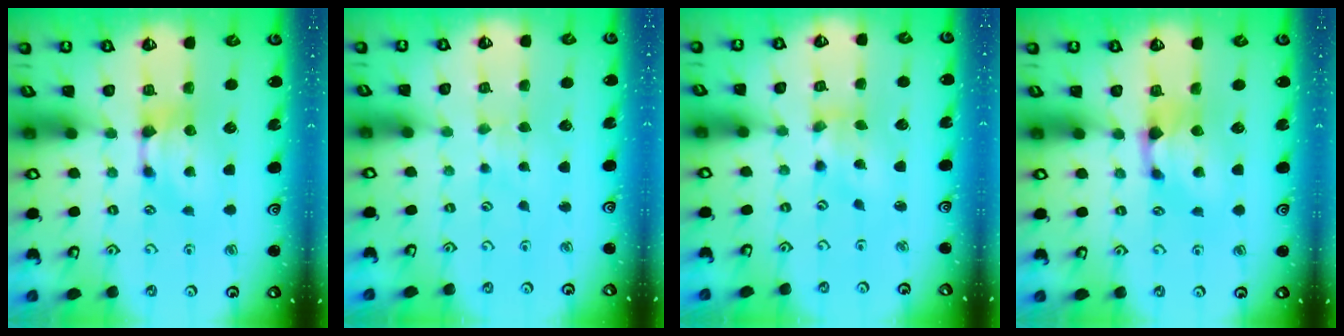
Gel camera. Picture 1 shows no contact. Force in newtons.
{"total": 2.6, "press": 2.6, "slide": 0.2}
{"total": 1.5, "press": 1.0, "slide": 1.1}
{"total": 0.9, "press": 0.2, "slide": 0.9}